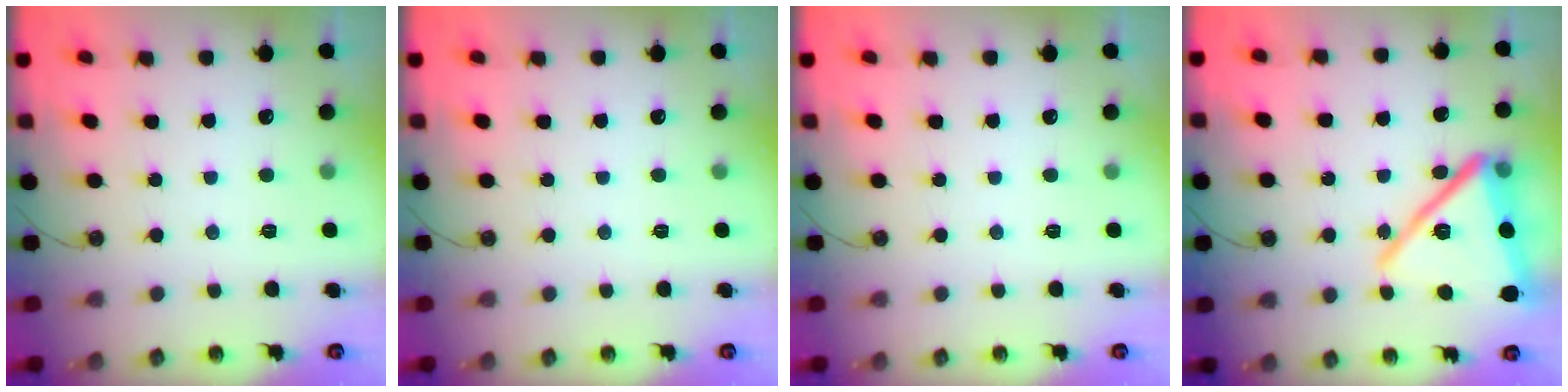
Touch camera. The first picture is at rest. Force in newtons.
{"total": 0.0}
{"total": 0.0}
{"total": 20.5, "press": 19.7, "slide": 5.4}